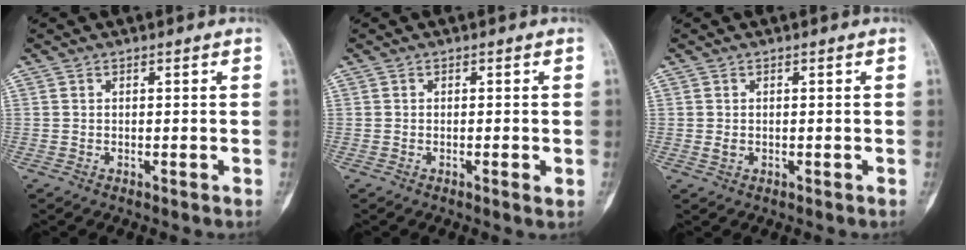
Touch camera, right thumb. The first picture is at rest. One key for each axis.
{"total": 1.1, "fx": -0.3, "fy": 0.2, "fz": 1.0, "tx": -0.019, "ty": -0.003, "tz": -0.005}
{"total": 1.0, "fx": -0.1, "fy": 0.8, "fz": 0.6, "tx": -0.013, "ty": 0.000, "tz": 0.001}